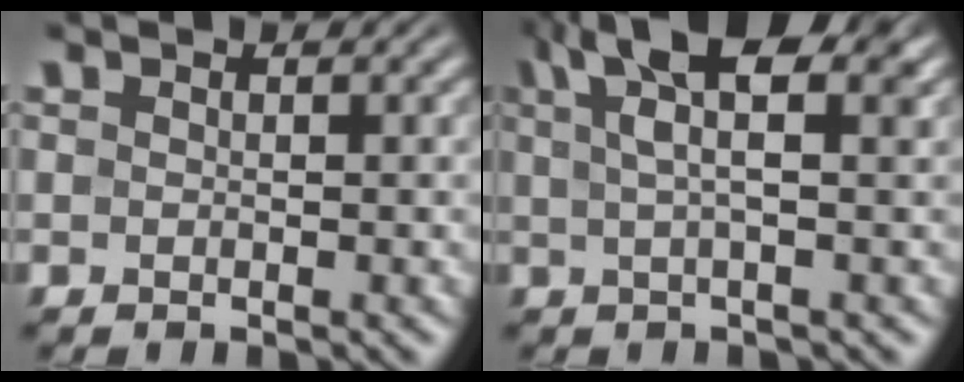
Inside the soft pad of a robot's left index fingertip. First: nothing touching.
{"total": 7.4, "force": [3.6, 2.2, 6.0], "torque": [-0.086, 0.024, 0.056]}